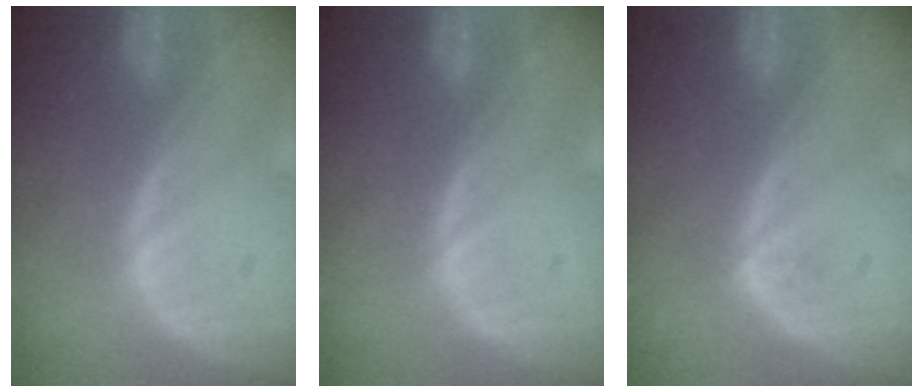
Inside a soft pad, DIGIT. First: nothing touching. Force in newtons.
{"total": 0.0}
{"total": 1.2, "press": 0.8, "slide": 0.8}